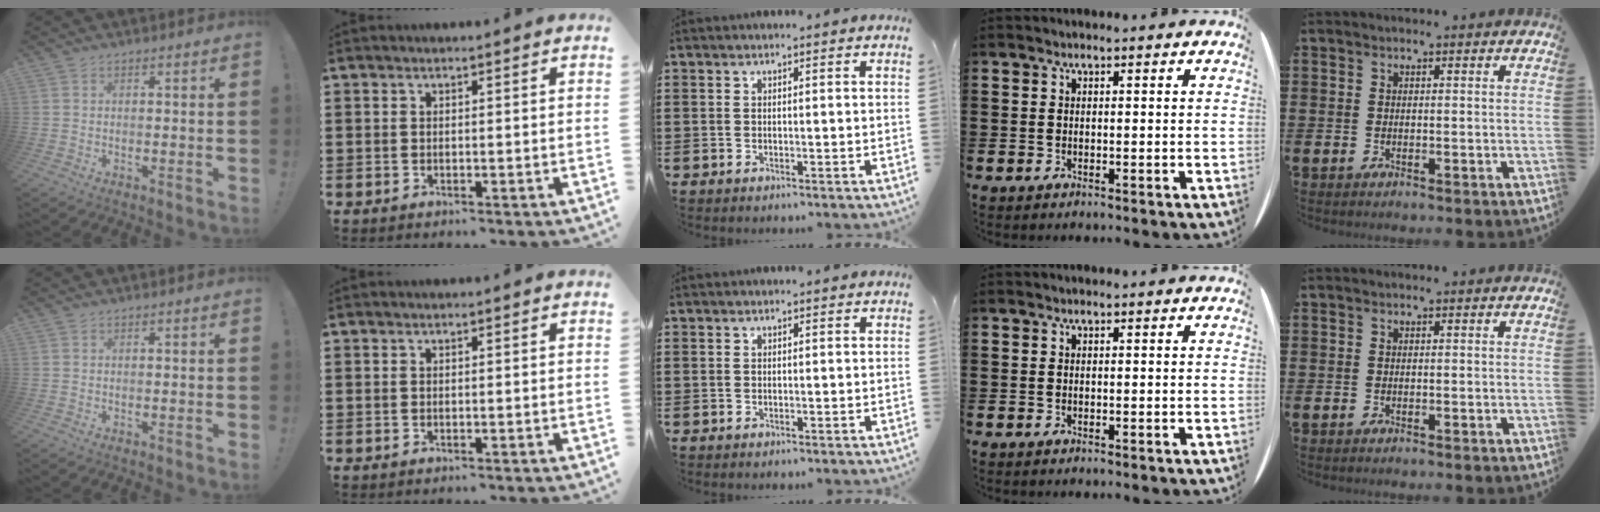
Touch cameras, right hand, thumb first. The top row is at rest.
{}